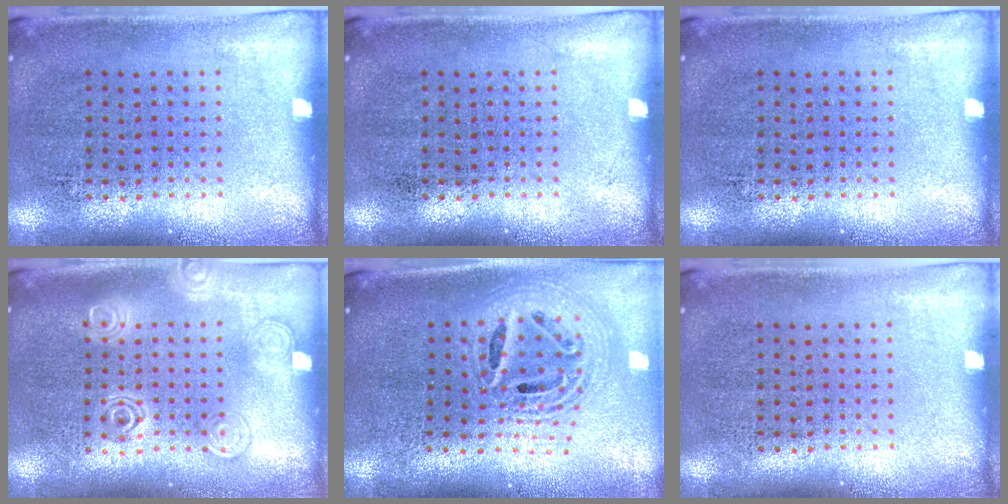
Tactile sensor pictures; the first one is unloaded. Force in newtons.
{"total": 0.0}
{"total": 0.0}
{"total": 1.3, "press": 1.3, "slide": 0.1}
{"total": 2.3, "press": 1.8, "slide": 1.6}
{"total": 0.0}